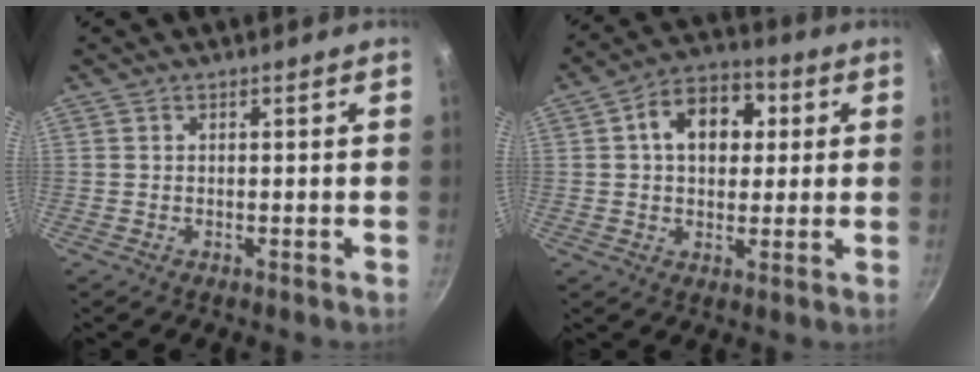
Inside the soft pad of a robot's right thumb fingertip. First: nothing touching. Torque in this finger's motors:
{"motor_torque": [-0.27, 0.62, 0.98, 0.26, 0.06]}